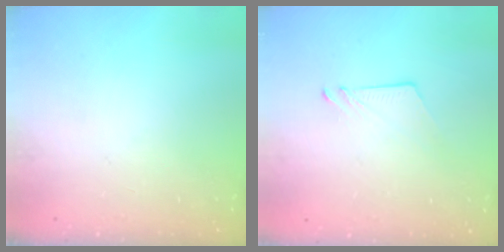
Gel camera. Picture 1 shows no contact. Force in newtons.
{"total": 3.6, "press": 3.6, "slide": 0.4}